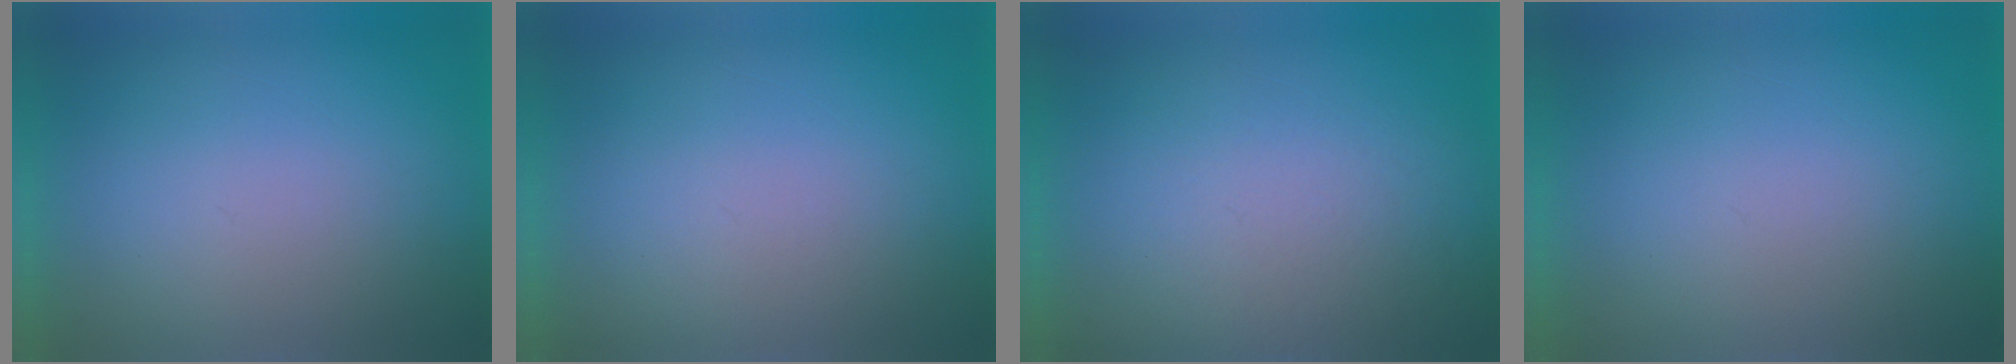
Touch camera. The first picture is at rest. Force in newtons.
{"total": 1.1}
{"total": 5.0}
{"total": 0.0}